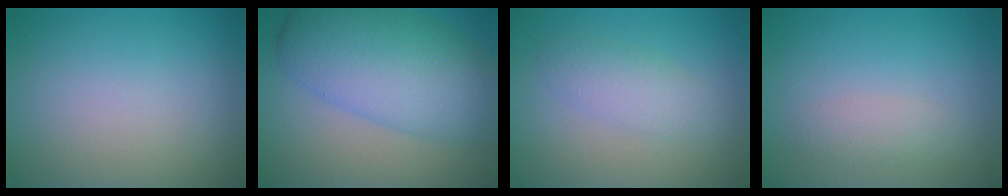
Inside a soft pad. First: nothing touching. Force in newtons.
{"total": 8.2, "press": 8.2, "slide": 0.1}
{"total": 2.4, "press": 2.4, "slide": 0.2}
{"total": 1.5, "press": 1.5, "slide": 0.1}